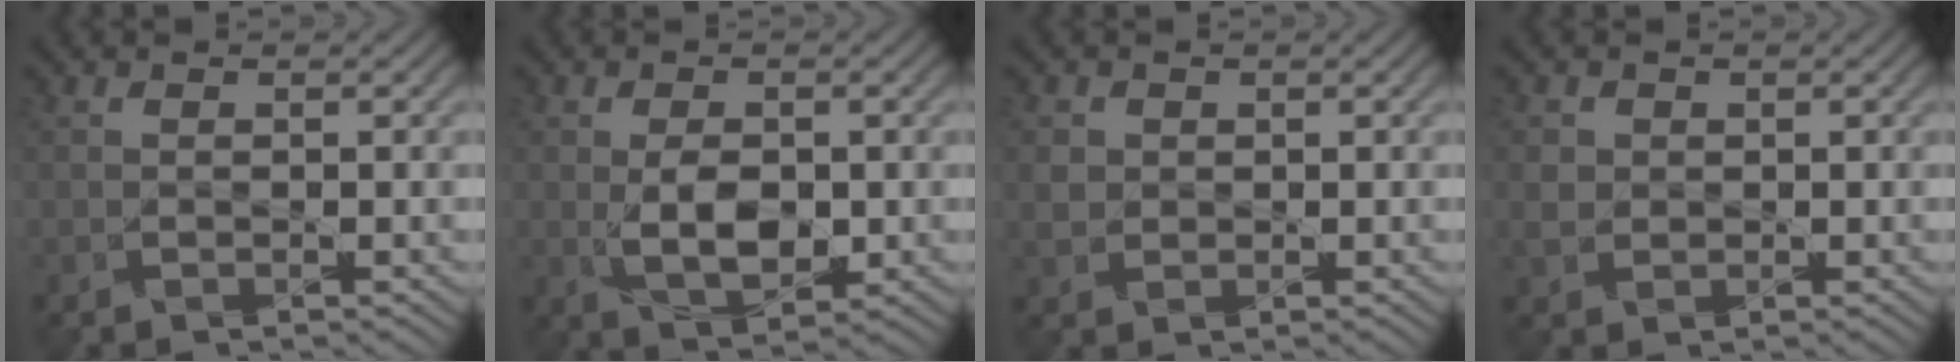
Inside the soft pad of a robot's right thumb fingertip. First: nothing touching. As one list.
[{"total": 5.1, "force": [-0.3, 2.9, 4.1], "torque": [-0.090, -0.011, -0.004]}, {"total": 2.1, "force": [1.0, 1.8, 0.4], "torque": [-0.025, -0.002, 0.016]}, {"total": 1.7, "force": [0.7, 1.5, 0.3], "torque": [-0.023, 0.002, 0.010]}]